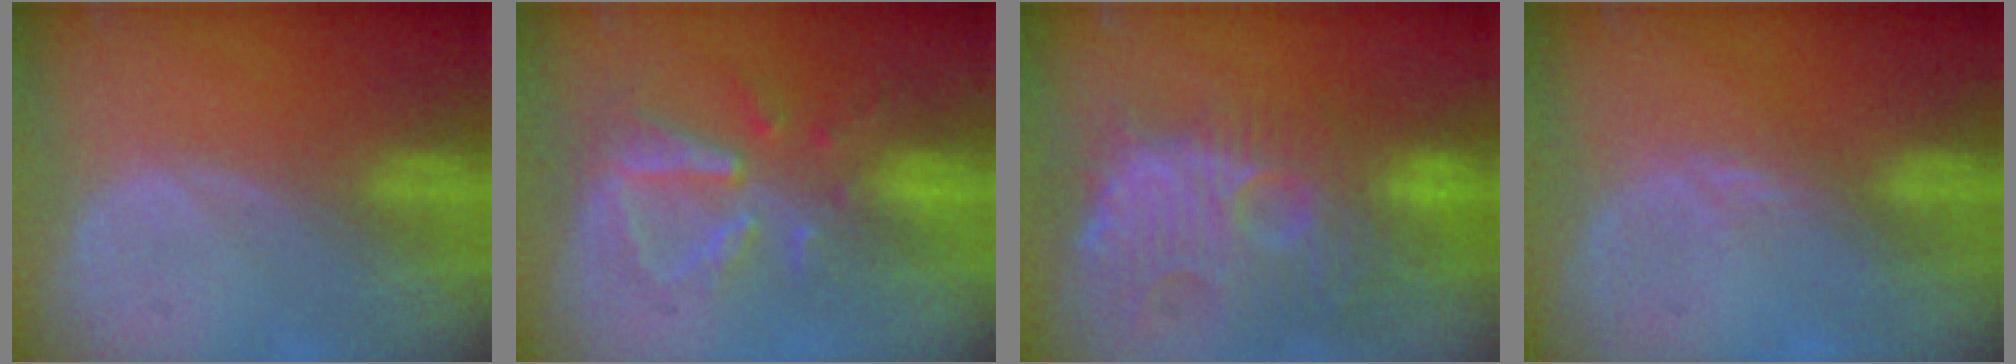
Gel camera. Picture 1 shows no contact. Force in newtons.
{"total": 8.1, "press": 7.4, "slide": 3.4}
{"total": 13.3, "press": 12.4, "slide": 4.9}
{"total": 1.5, "press": 1.3, "slide": 0.8}